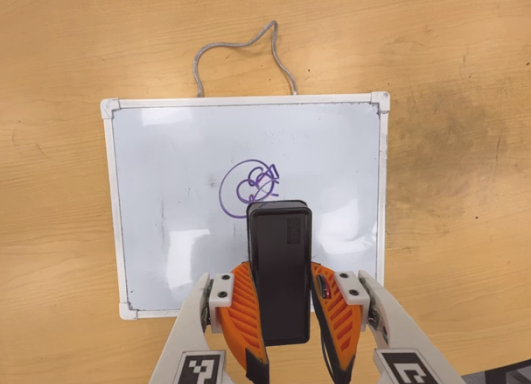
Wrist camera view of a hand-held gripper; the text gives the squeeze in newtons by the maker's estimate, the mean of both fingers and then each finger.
{"total": 7.0, "left": 6.1, "right": 7.9}